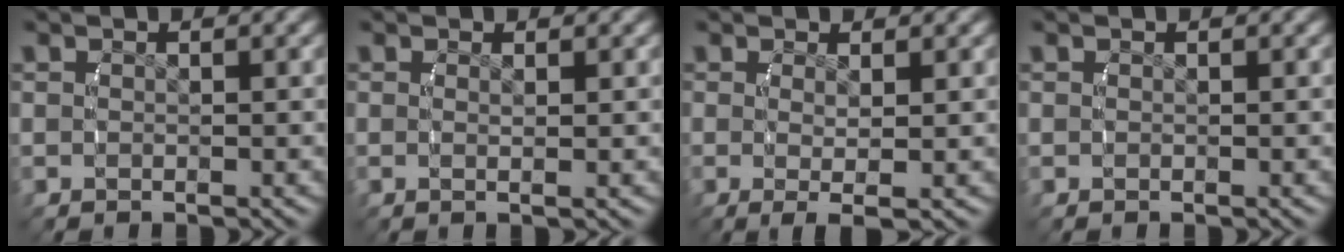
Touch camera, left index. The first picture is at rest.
{"total": 0.9, "force": [0.2, -0.2, 0.8], "torque": [-0.023, -0.004, 0.006]}
{"total": 3.2, "force": [-1.4, 0.7, 2.8], "torque": [-0.059, -0.020, -0.010]}
{"total": 0.0}